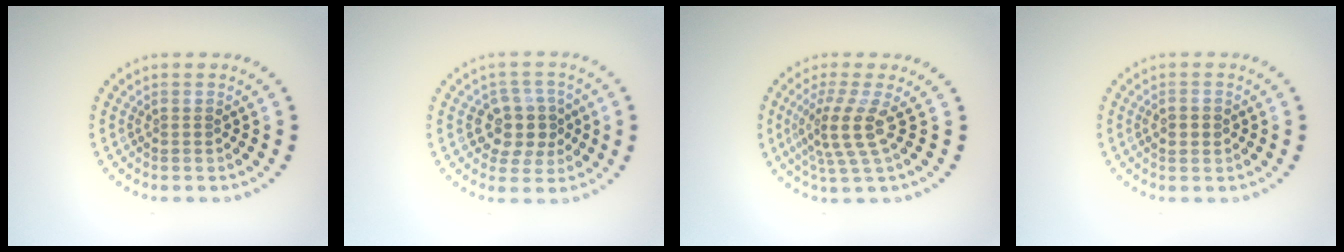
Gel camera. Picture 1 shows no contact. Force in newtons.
{"total": 4.0, "press": 3.7, "slide": 1.5}
{"total": 3.6, "press": 2.7, "slide": 2.4}
{"total": 1.8, "press": 1.8, "slide": 0.1}